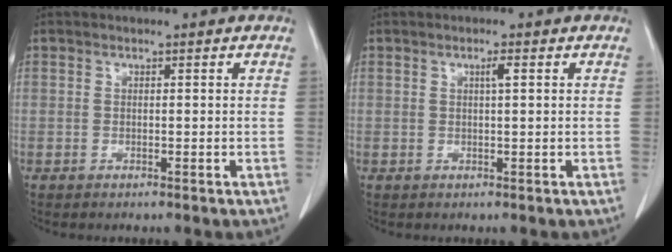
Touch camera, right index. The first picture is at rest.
{"total": 1.4, "force": [0.4, 0.0, 1.3], "torque": [-0.023, 0.002, 0.007]}